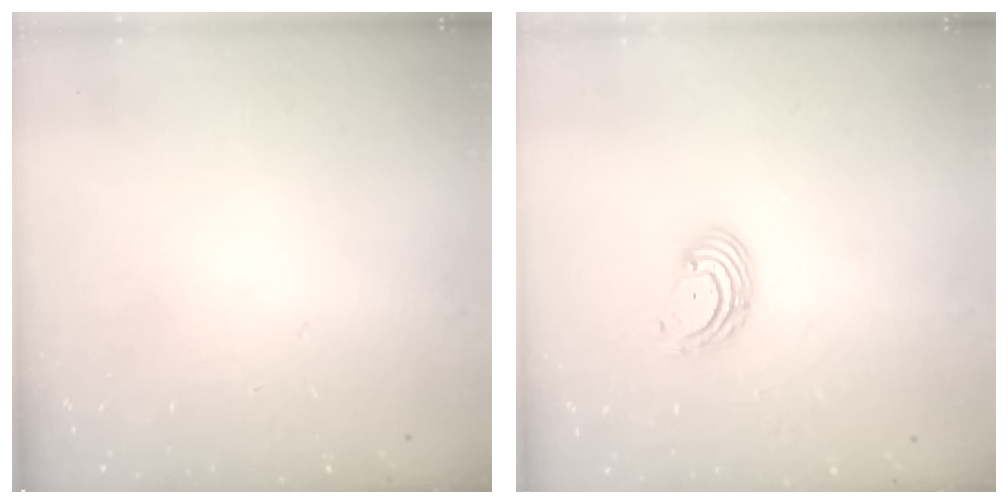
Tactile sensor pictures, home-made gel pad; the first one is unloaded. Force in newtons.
{"total": 3.2, "press": 3.2, "slide": 0.2}